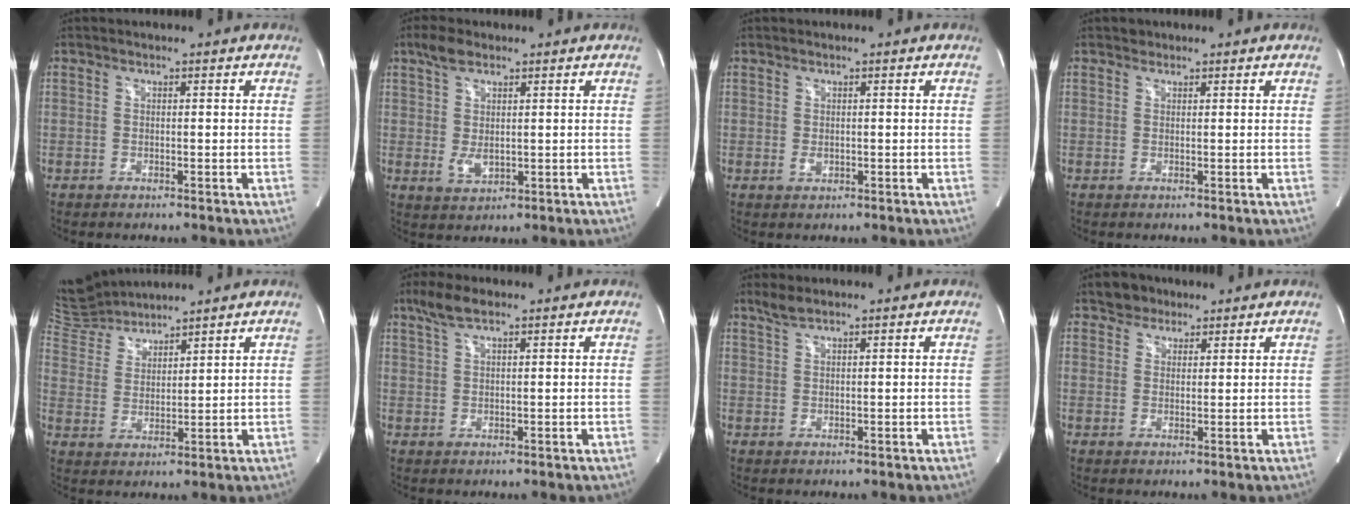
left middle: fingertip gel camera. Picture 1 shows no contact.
{"total": 5.3, "force": [2.1, 2.6, 4.1], "torque": [-0.086, 0.001, 0.044]}
{"total": 0.9, "force": [0.0, 0.7, 0.6], "torque": [-0.010, -0.001, 0.001]}
{"total": 0.6, "force": [0.5, 0.4, 0.0], "torque": [0.000, 0.001, 0.006]}
{"total": 7.9, "force": [7.9, 0.8, 0.5], "torque": [-0.027, 0.014, 0.167]}
{"total": 3.9, "force": [2.8, 0.8, 2.6], "torque": [-0.063, 0.014, 0.057]}
{"total": 1.9, "force": [1.7, 0.0, 0.9], "torque": [-0.025, 0.009, 0.037]}
{"total": 3.1, "force": [2.3, 2.1, 0.2], "torque": [-0.004, 0.012, 0.034]}